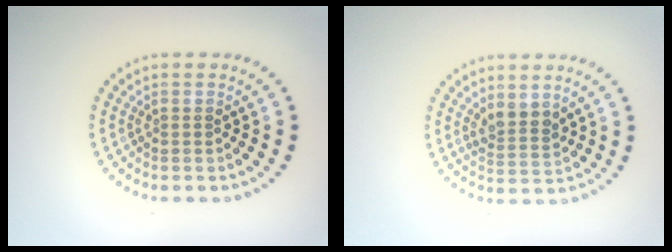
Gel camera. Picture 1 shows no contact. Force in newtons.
{"total": 2.2, "press": 1.8, "slide": 1.2}